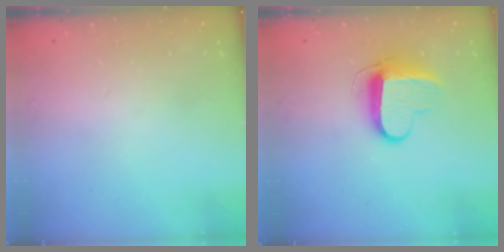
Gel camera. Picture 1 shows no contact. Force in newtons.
{"total": 9.9, "press": 9.9, "slide": 0.7}